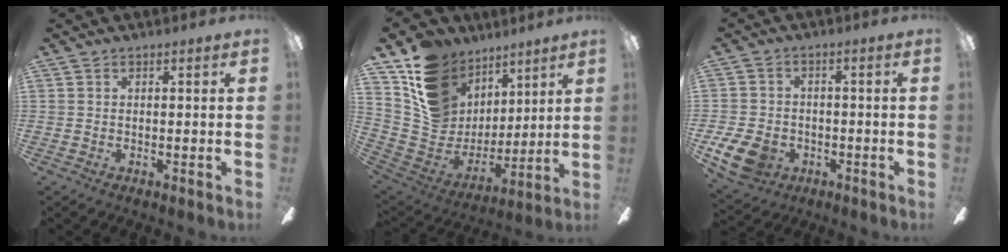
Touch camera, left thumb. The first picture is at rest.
{"total": 16.9, "force": [8.9, 13.0, 6.0], "torque": [-0.124, -0.048, 0.184]}
{"total": 8.4, "force": [-4.0, 6.0, 4.4], "torque": [-0.111, 0.017, -0.074]}